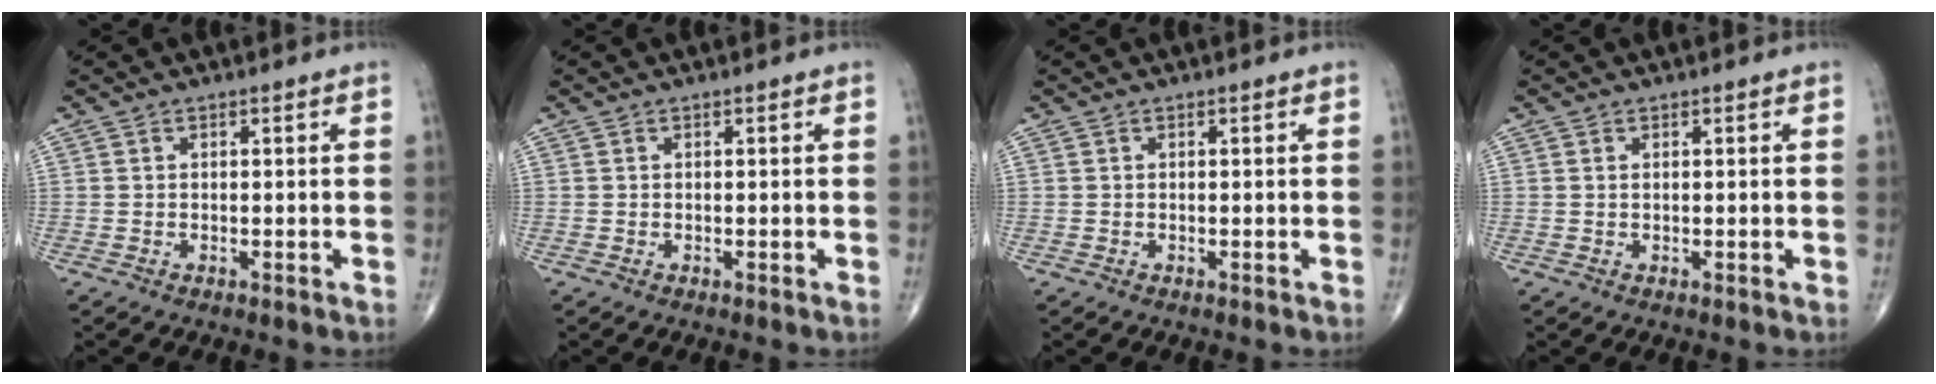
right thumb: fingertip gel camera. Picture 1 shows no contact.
{"total": 0.0}
{"total": 0.0}
{"total": 0.0}